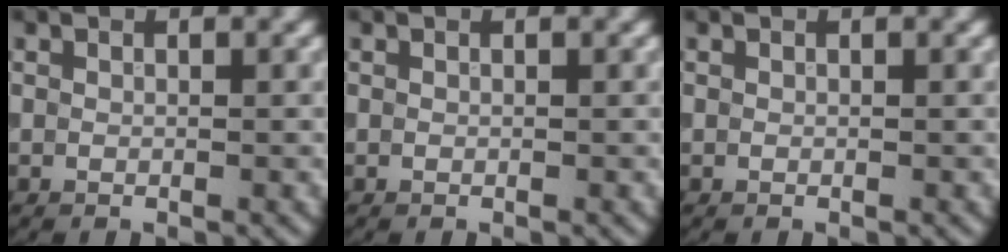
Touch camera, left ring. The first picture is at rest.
{"total": 0.0}
{"total": 0.0}